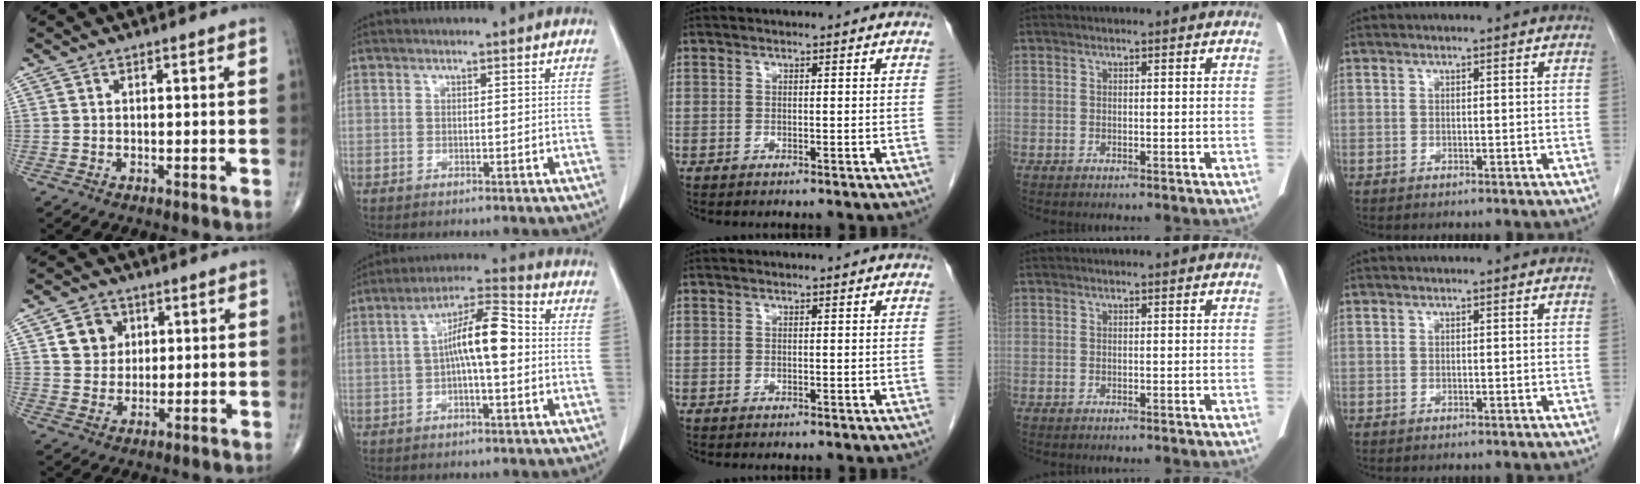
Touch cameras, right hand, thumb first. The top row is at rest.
{"thumb": {"total": 6.5, "force": [2.2, 5.7, 2.2], "torque": [-0.009, -0.006, 0.038]}, "index": {"total": 9.6, "force": [-0.1, 2.1, 9.4], "torque": [-0.171, 0.028, -0.008]}}